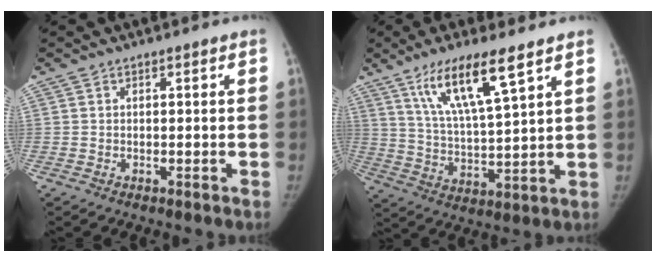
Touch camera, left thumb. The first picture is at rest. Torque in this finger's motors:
{"motor_torque": [0.13, 0.08, 1.28, -0.91, 0.07]}